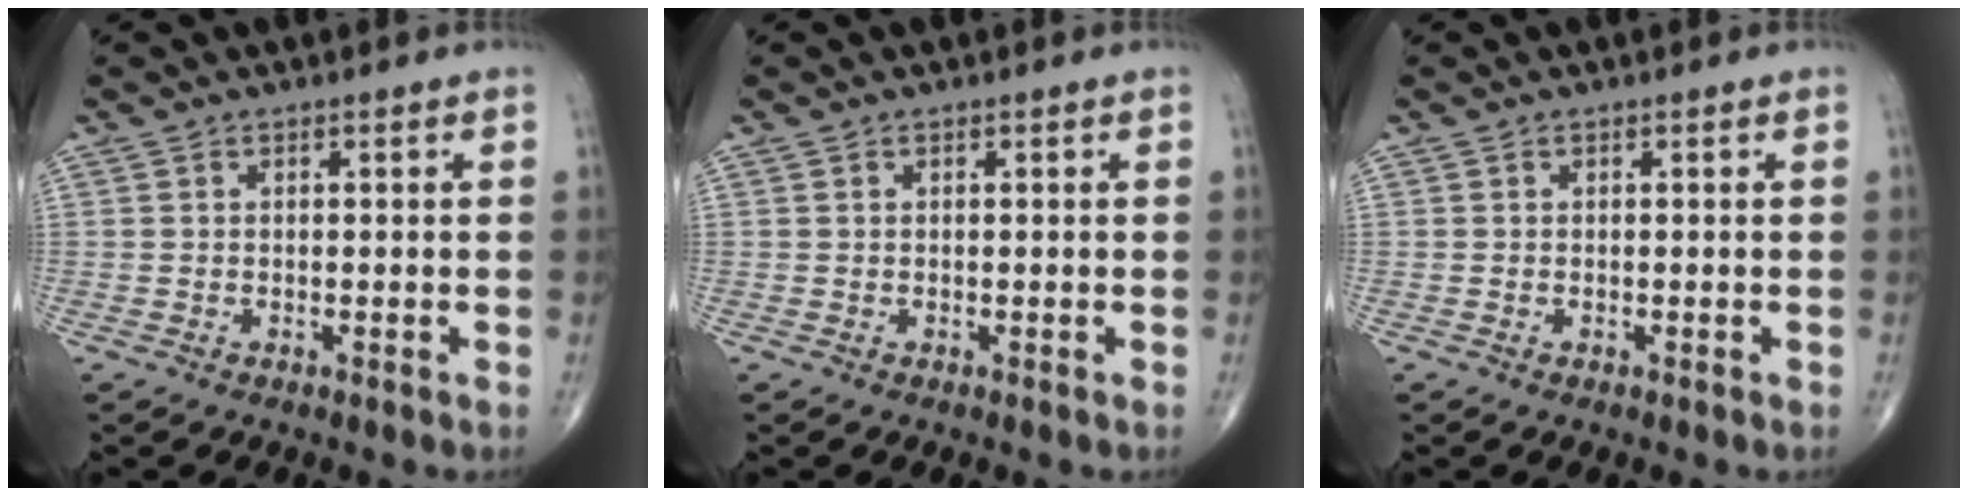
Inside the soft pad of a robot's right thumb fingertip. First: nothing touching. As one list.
[{"total": 0.0}, {"total": 0.0}]